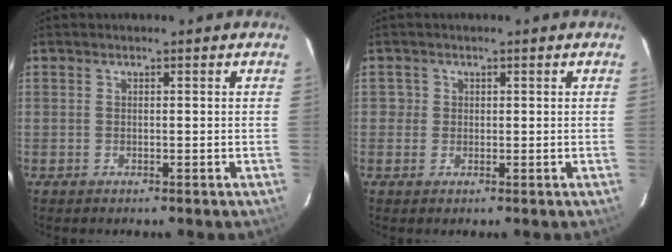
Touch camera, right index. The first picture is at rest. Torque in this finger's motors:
{"motor_torque": [-0.15, 0.14, -0.03, -0.01]}